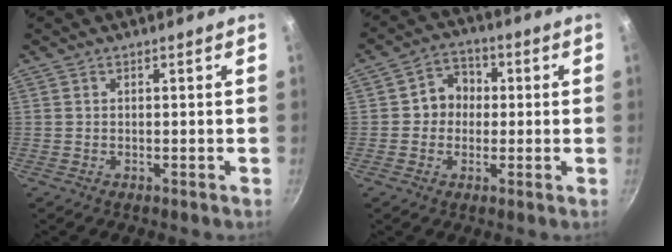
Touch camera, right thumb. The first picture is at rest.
{"total": 6.4, "force": [0.2, 5.6, 3.0], "torque": [-0.018, 0.017, -0.008]}